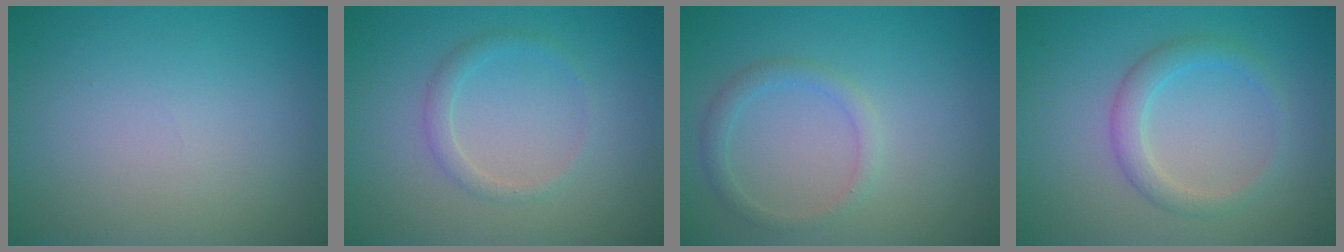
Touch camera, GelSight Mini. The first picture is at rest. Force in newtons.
{"total": 1.5, "press": 1.4, "slide": 0.0}
{"total": 1.7, "press": 1.7, "slide": 0.2}
{"total": 2.4, "press": 2.4, "slide": 0.1}